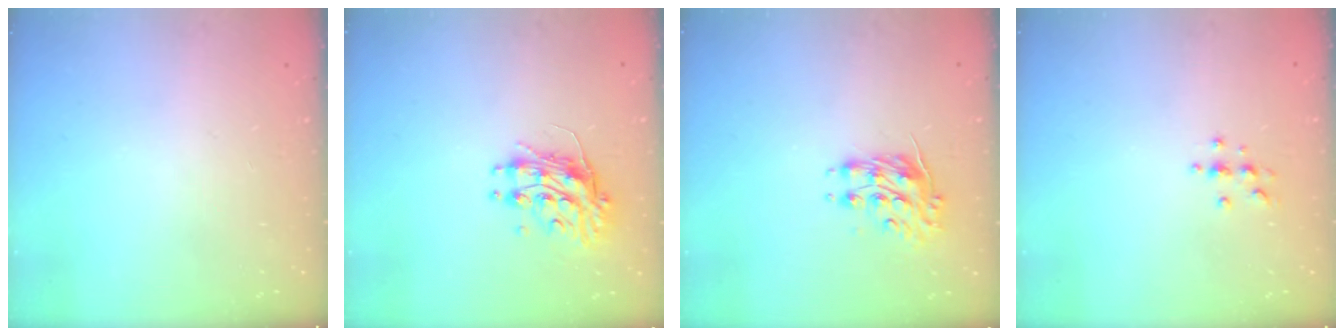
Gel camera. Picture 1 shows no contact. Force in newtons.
{"total": 10.3, "press": 10.3, "slide": 0.3}
{"total": 9.2, "press": 9.2, "slide": 0.4}
{"total": 3.3, "press": 3.3, "slide": 0.4}